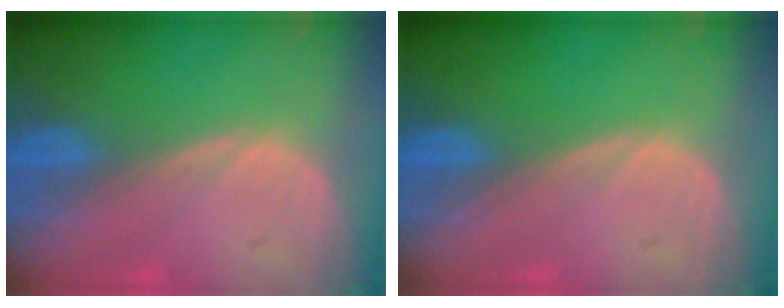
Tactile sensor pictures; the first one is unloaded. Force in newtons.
{"total": 0.0}